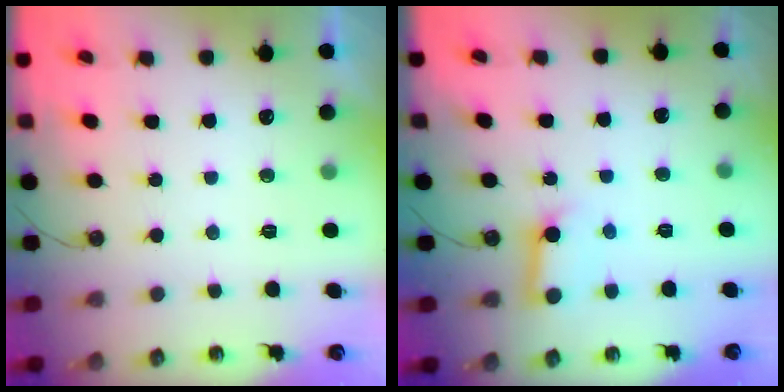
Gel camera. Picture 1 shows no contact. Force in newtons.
{"total": 7.9, "press": 7.9, "slide": 0.9}